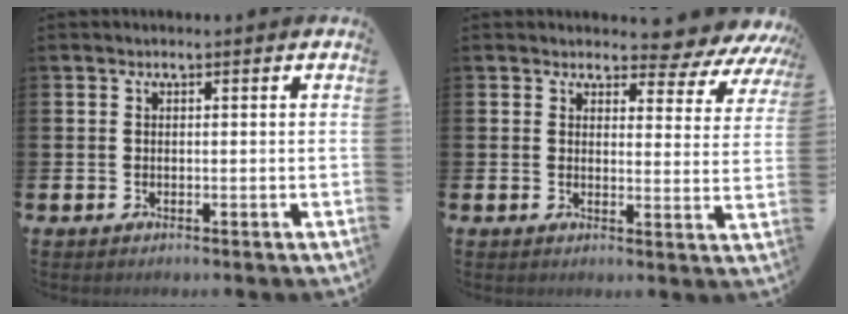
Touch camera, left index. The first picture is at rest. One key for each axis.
{"total": 4.3, "fx": 4.0, "fy": 1.6, "fz": 0.8, "tx": -0.017, "ty": -0.037, "tz": 0.062}